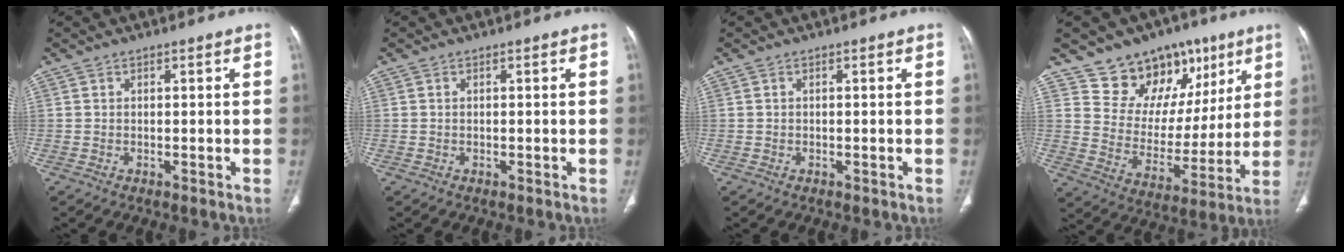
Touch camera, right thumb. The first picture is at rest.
{"total": 0.0}
{"total": 0.0}
{"total": 17.4, "force": [10.9, 12.1, 6.3], "torque": [-0.027, -0.045, 0.184]}